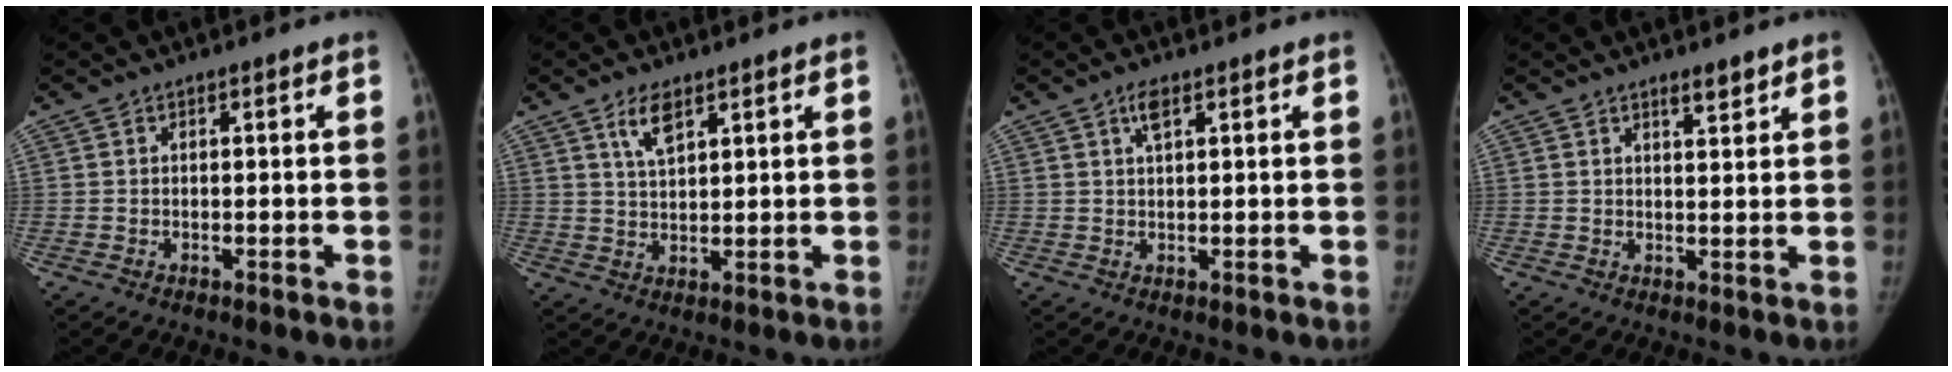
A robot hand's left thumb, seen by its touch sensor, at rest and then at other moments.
{"total": 5.0, "force": [3.0, 1.9, 3.4], "torque": [-0.059, -0.014, 0.061]}
{"total": 2.5, "force": [1.4, 0.9, 1.9], "torque": [-0.036, -0.001, 0.027]}
{"total": 2.6, "force": [2.1, 0.6, 1.5], "torque": [-0.016, -0.017, 0.034]}